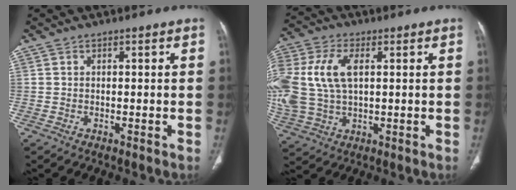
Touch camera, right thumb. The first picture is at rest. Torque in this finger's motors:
{"motor_torque": [1.45, 1.46, 1.45, 1.11, 0.78]}